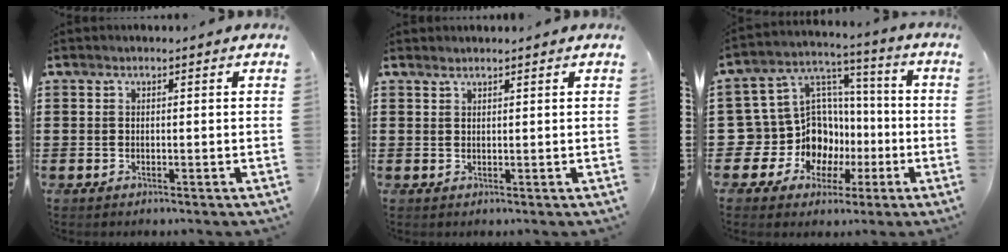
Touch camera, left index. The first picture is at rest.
{"total": 0.9, "force": [0.9, 0.1, 0.2], "torque": [-0.005, 0.000, 0.018]}
{"total": 11.8, "force": [-2.3, 11.0, 3.7], "torque": [-0.125, -0.015, -0.027]}